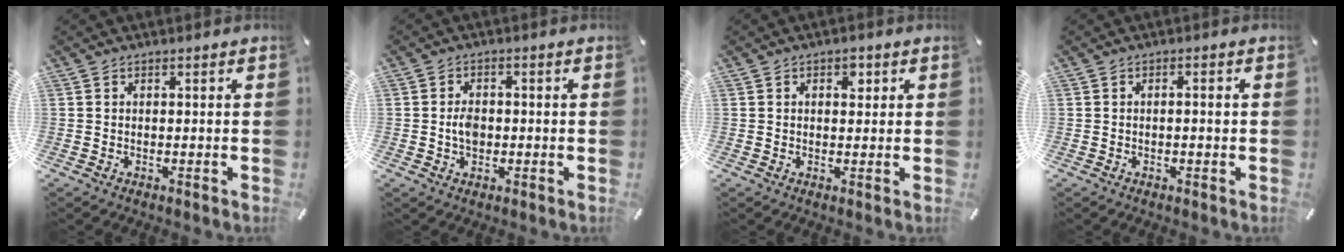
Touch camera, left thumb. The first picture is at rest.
{"total": 3.6, "force": [-0.5, 2.4, 2.6], "torque": [-0.056, 0.002, -0.010]}
{"total": 2.4, "force": [0.9, 1.6, 1.5], "torque": [-0.010, -0.003, 0.010]}
{"total": 1.4, "force": [-0.3, 0.4, 1.3], "torque": [-0.025, 0.002, -0.006]}